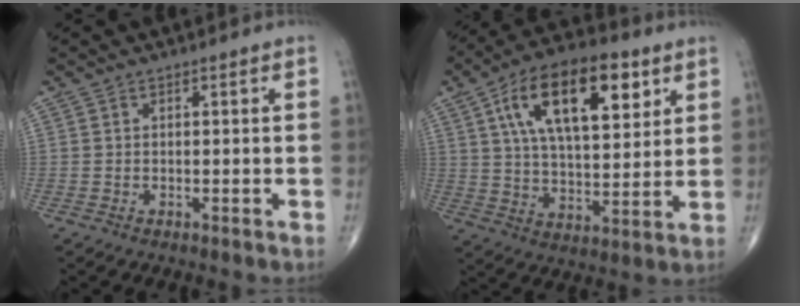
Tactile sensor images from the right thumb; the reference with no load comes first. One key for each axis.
{"total": 20.3, "fx": 8.0, "fy": 9.4, "fz": 16.1, "tx": -0.240, "ty": -0.014, "tz": 0.131}